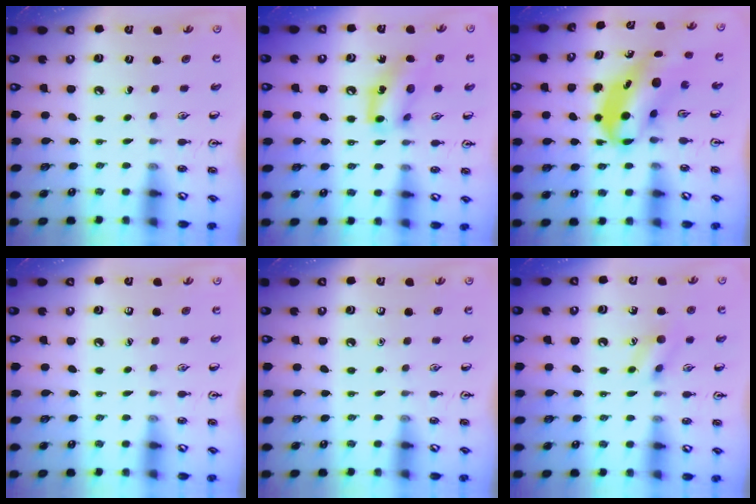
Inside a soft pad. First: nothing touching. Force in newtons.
{"total": 12.7, "press": 12.5, "slide": 2.2}
{"total": 6.2, "press": 6.0, "slide": 1.6}
{"total": 0.0}
{"total": 0.0}
{"total": 8.4, "press": 8.3, "slide": 0.7}